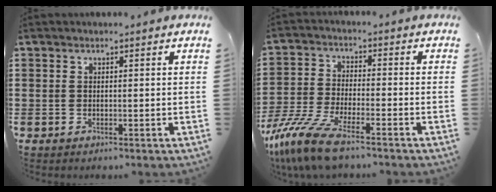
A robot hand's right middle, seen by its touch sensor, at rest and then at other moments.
{"total": 10.5, "force": [-8.3, 2.1, 6.1], "torque": [-0.146, 0.001, -0.166]}